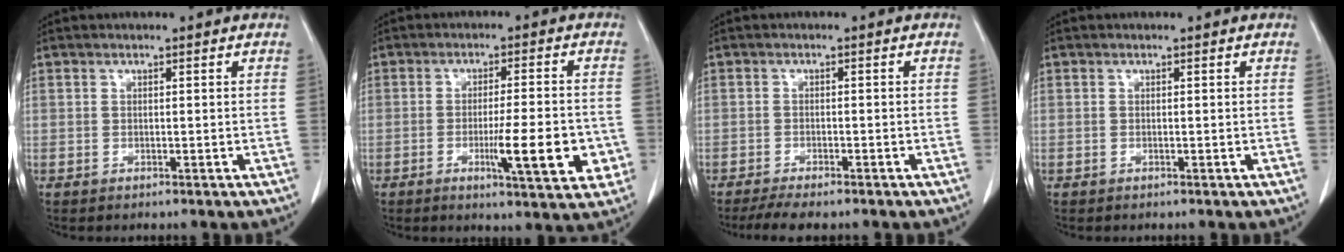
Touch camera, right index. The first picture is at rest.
{"total": 9.9, "force": [-2.7, 1.3, 9.4], "torque": [-0.130, -0.010, -0.036]}
{"total": 5.3, "force": [-4.4, 0.6, 3.0], "torque": [-0.046, -0.011, -0.066]}
{"total": 0.0}